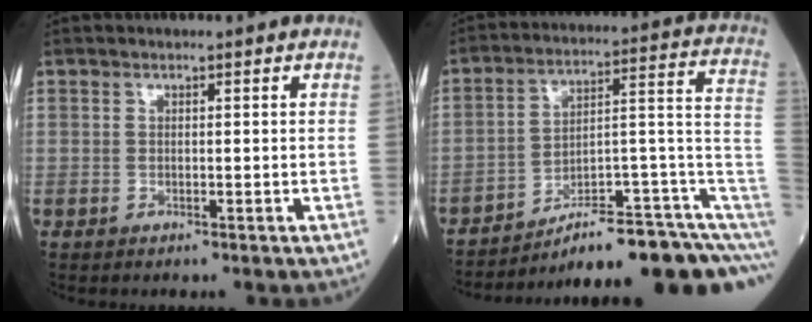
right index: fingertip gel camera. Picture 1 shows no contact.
{"total": 17.2, "force": [-10.8, 2.3, 13.2], "torque": [-0.108, 0.070, -0.149]}